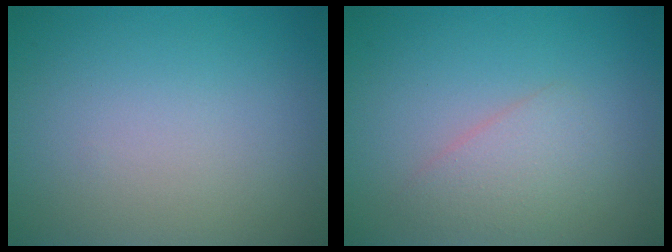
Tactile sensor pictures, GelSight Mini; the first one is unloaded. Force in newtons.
{"total": 2.3, "press": 2.3, "slide": 0.1}